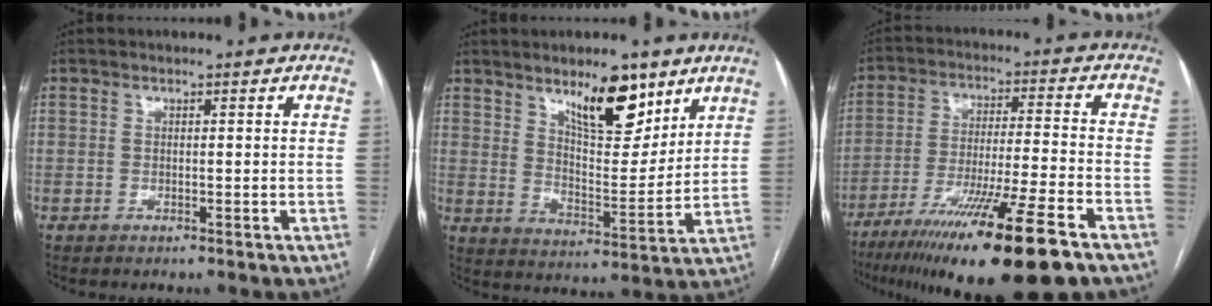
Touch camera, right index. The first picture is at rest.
{"total": 11.1, "force": [7.4, 3.7, 7.5], "torque": [-0.119, -0.007, 0.128]}
{"total": 20.5, "force": [-13.5, 0.5, 15.4], "torque": [-0.226, -0.043, -0.224]}